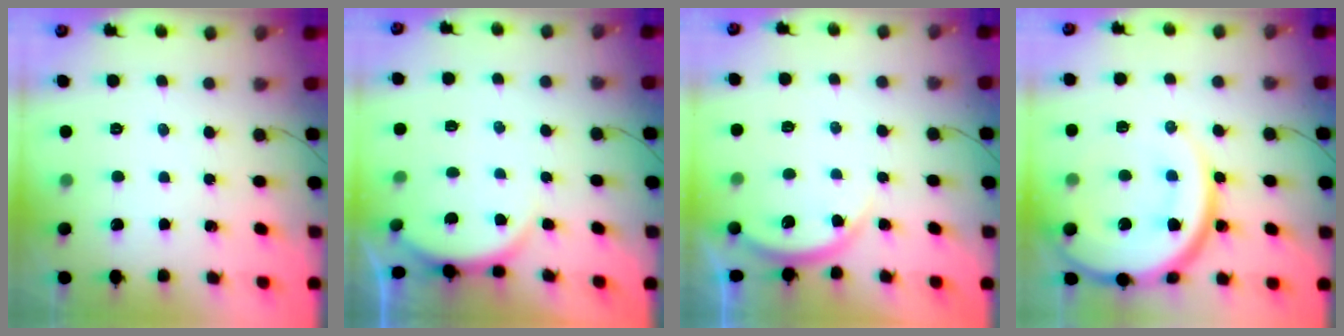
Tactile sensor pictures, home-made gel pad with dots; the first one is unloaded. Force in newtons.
{"total": 3.9, "press": 3.9, "slide": 0.5}
{"total": 3.8, "press": 3.8, "slide": 0.2}
{"total": 19.7, "press": 19.6, "slide": 1.7}